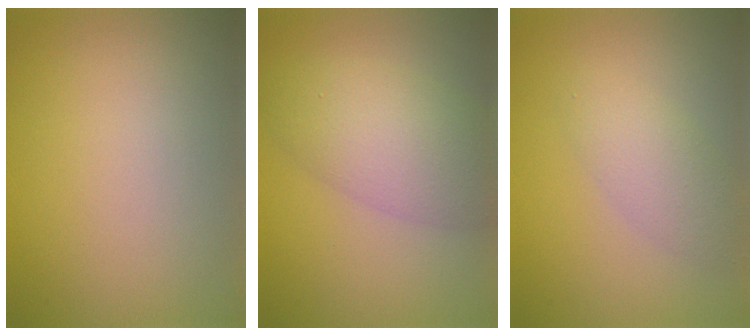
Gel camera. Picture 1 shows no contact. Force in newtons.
{"total": 5.9, "press": 5.9, "slide": 0.4}
{"total": 2.9, "press": 2.9, "slide": 0.1}